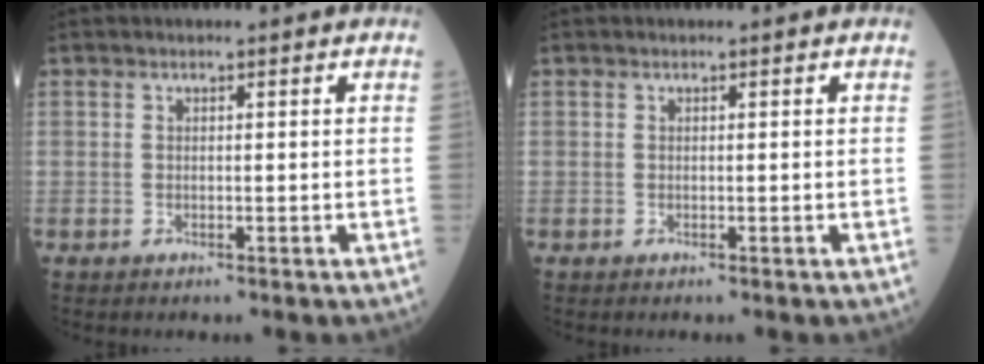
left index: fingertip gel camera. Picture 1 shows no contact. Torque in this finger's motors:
{"motor_torque": [0.02, 0.00, 0.01, 0.00]}